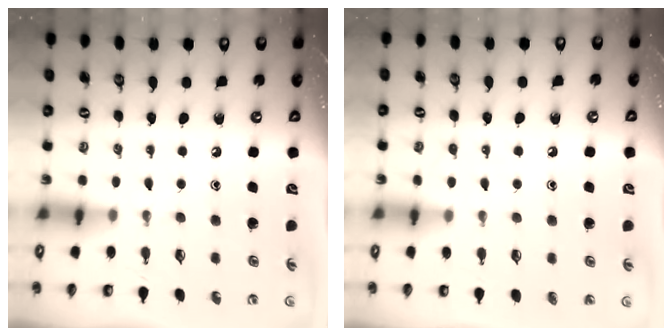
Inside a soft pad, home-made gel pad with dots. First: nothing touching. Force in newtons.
{"total": 4.1, "press": 4.1, "slide": 0.4}